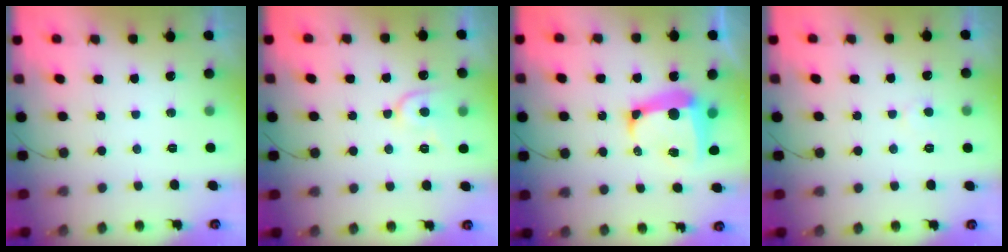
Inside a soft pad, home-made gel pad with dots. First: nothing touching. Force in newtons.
{"total": 8.8, "press": 8.8, "slide": 0.6}
{"total": 11.3, "press": 11.2, "slide": 1.3}
{"total": 3.3, "press": 3.3, "slide": 0.2}